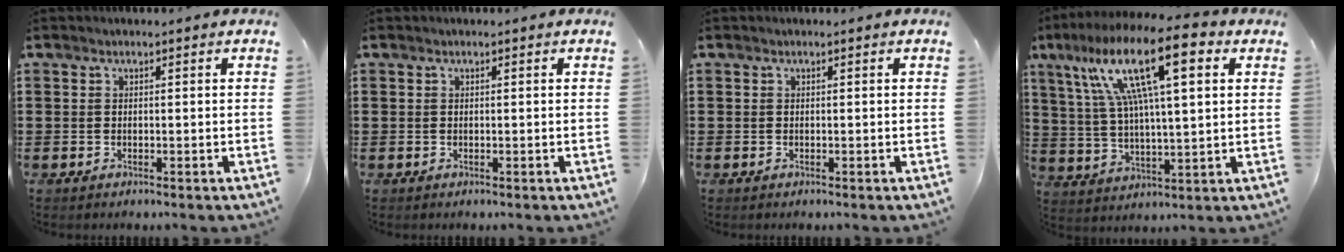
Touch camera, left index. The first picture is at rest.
{"total": 0.0}
{"total": 0.0}
{"total": 17.3, "force": [8.3, 4.1, 14.6], "torque": [-0.285, -0.010, 0.128]}